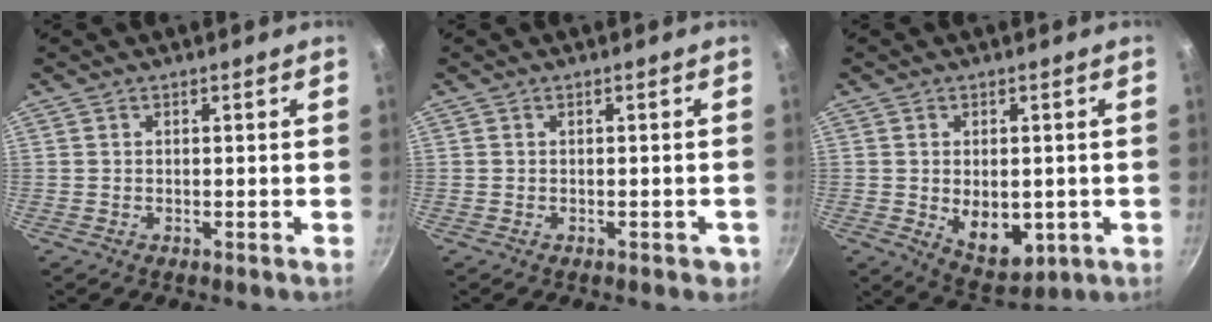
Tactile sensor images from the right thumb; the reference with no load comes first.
{"total": 2.0, "force": [-0.9, 1.2, 1.3], "torque": [0.000, 0.012, -0.003]}
{"total": 9.2, "force": [-1.1, 6.0, 7.0], "torque": [-0.079, -0.014, 0.001]}